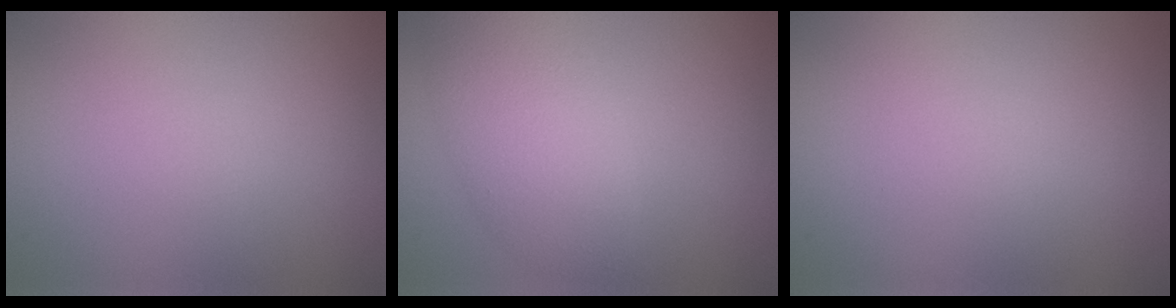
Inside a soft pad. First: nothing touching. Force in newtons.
{"total": 5.1, "press": 5.1, "slide": 0.2}
{"total": 0.0}